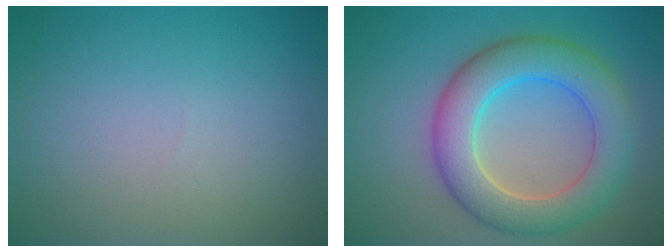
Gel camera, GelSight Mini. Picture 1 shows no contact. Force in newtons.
{"total": 7.4, "press": 7.3, "slide": 0.5}